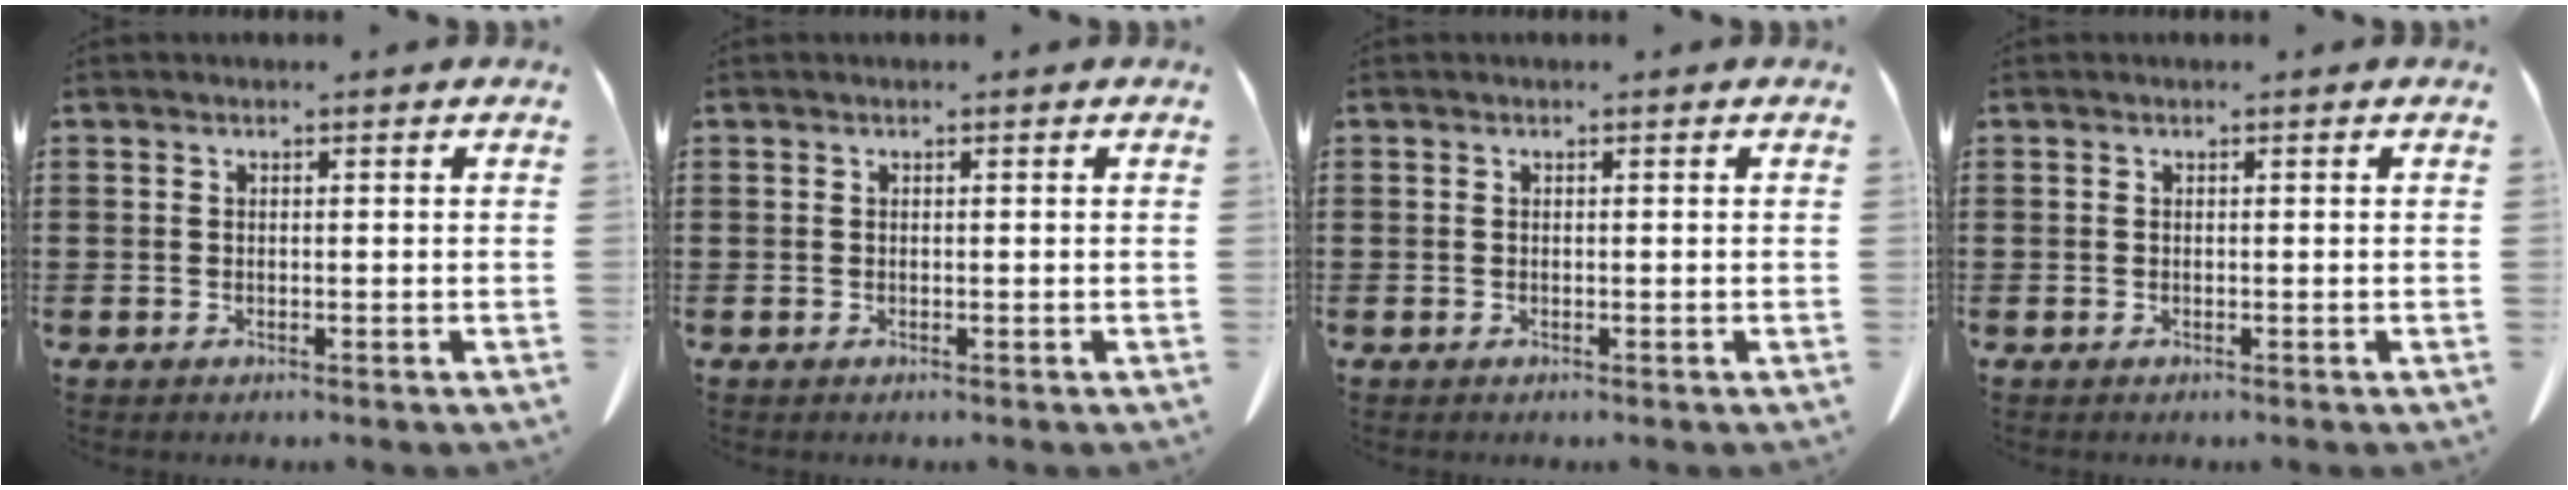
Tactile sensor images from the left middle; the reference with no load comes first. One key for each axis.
{"total": 0.0}
{"total": 0.0}
{"total": 0.0}